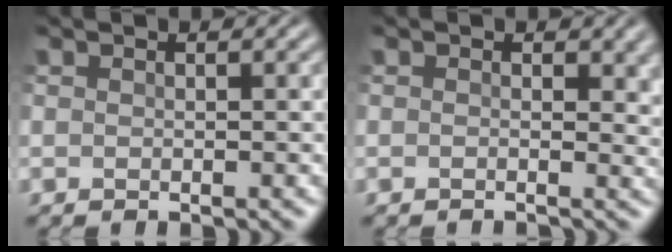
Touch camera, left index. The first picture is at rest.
{"total": 2.1, "force": [0.2, 0.9, 1.9], "torque": [-0.014, 0.000, -0.001]}